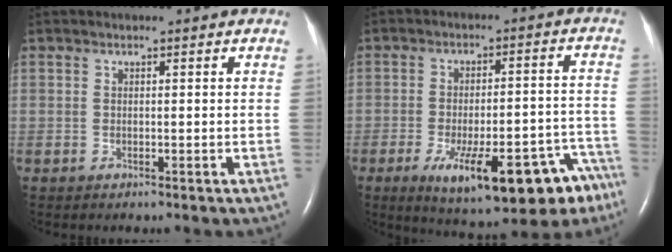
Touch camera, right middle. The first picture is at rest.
{"total": 19.0, "force": [-11.7, 5.7, 13.9], "torque": [-0.128, 0.029, -0.157]}